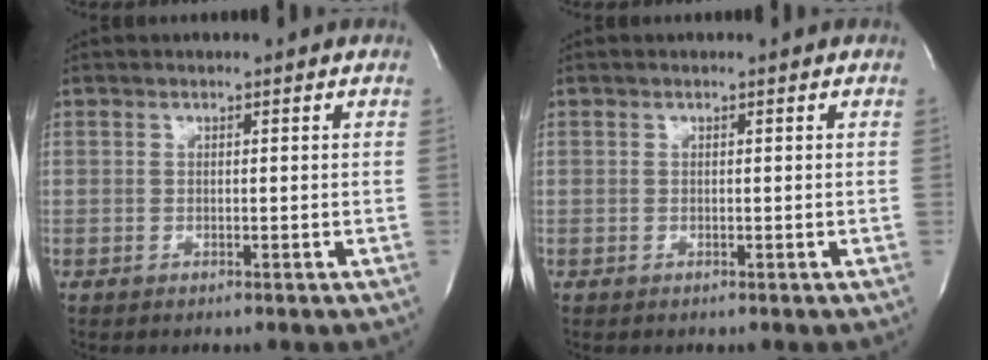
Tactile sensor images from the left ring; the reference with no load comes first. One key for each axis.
{"total": 0.0}